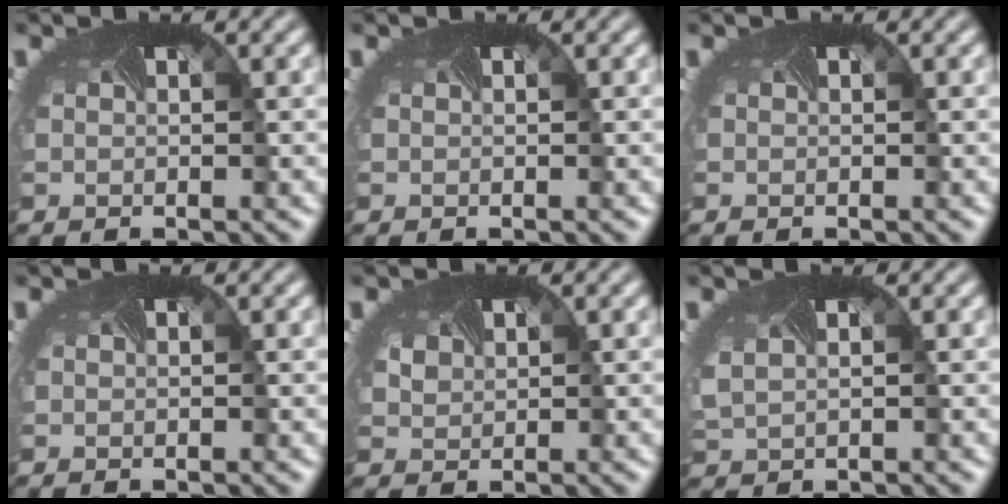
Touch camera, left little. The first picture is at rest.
{"total": 0.0}
{"total": 0.0}
{"total": 0.0}
{"total": 1.2, "force": [0.5, 1.0, 0.2], "torque": [-0.012, 0.002, 0.011]}
{"total": 0.9, "force": [0.3, 0.6, 0.6], "torque": [-0.031, -0.005, 0.018]}